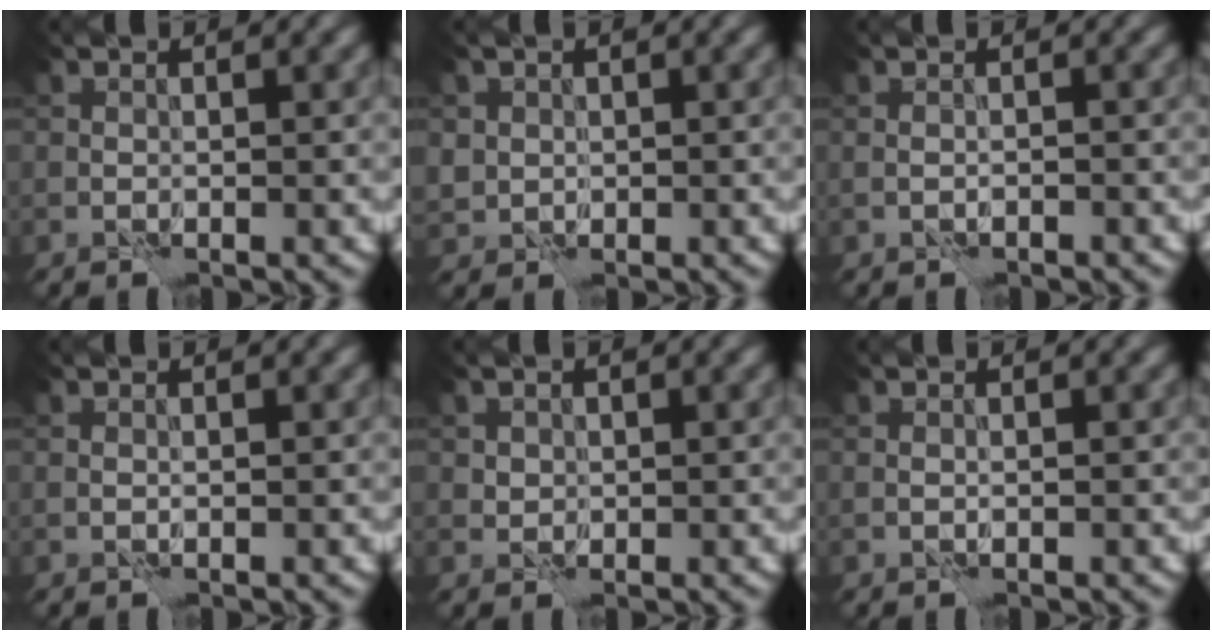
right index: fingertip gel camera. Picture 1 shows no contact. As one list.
[{"total": 2.0, "force": [0.4, 2.0, 0.0], "torque": [0.009, 0.001, 0.010]}, {"total": 0.5, "force": [-0.4, 0.1, 0.4], "torque": [-0.008, 0.001, -0.010]}, {"total": 0.0}, {"total": 1.2, "force": [0.3, 1.1, 0.0], "torque": [0.006, -0.001, 0.004]}, {"total": 0.0}]